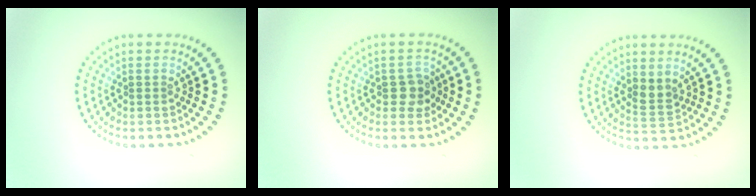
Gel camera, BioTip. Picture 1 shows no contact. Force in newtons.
{"total": 2.0, "press": 1.9, "slide": 0.6}
{"total": 1.7, "press": 1.4, "slide": 0.9}